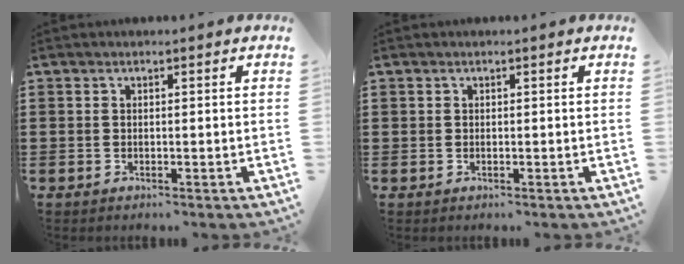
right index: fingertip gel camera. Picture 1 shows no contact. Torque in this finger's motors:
{"motor_torque": [-0.51, 0.47, -0.02, 0.00]}